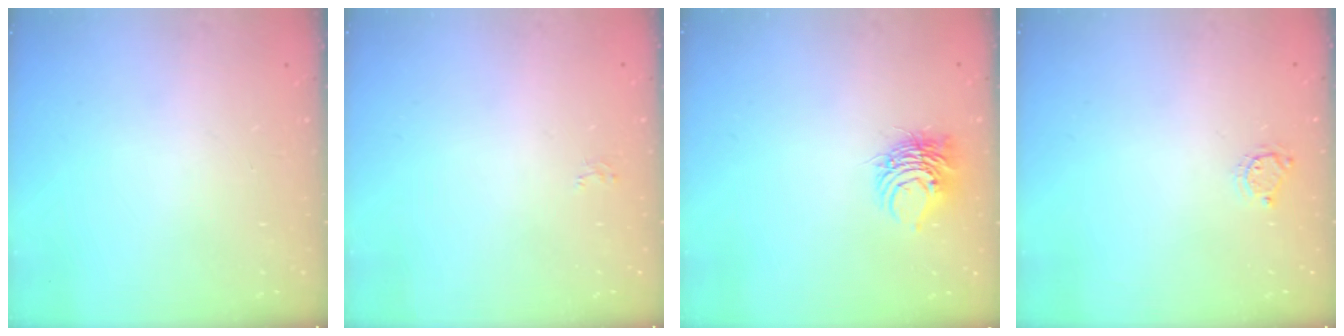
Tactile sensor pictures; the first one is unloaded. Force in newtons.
{"total": 2.6, "press": 2.6, "slide": 0.2}
{"total": 7.8, "press": 7.8, "slide": 0.9}
{"total": 4.1, "press": 4.1, "slide": 0.4}